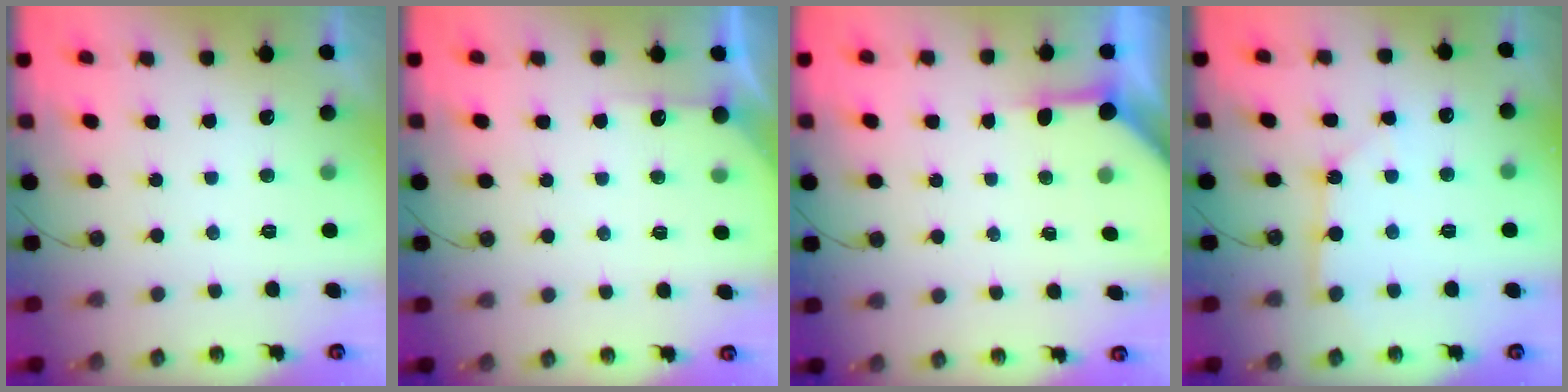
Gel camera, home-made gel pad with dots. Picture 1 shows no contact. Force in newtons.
{"total": 4.8, "press": 4.7, "slide": 0.6}
{"total": 3.9, "press": 3.9, "slide": 0.4}
{"total": 2.2, "press": 2.2, "slide": 0.3}